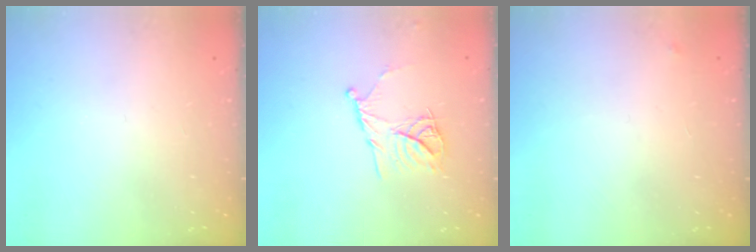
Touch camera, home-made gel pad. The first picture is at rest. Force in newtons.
{"total": 11.8, "press": 11.8, "slide": 0.9}
{"total": 2.5, "press": 2.4, "slide": 0.4}